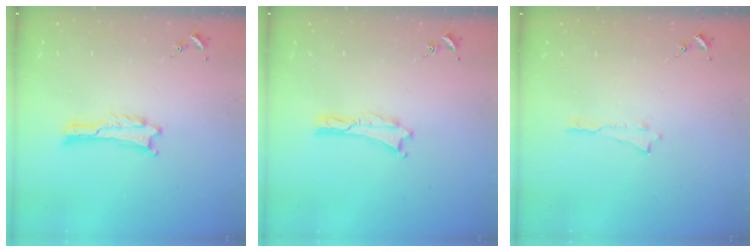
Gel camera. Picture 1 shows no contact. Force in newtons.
{"total": 0.0}
{"total": 0.0}